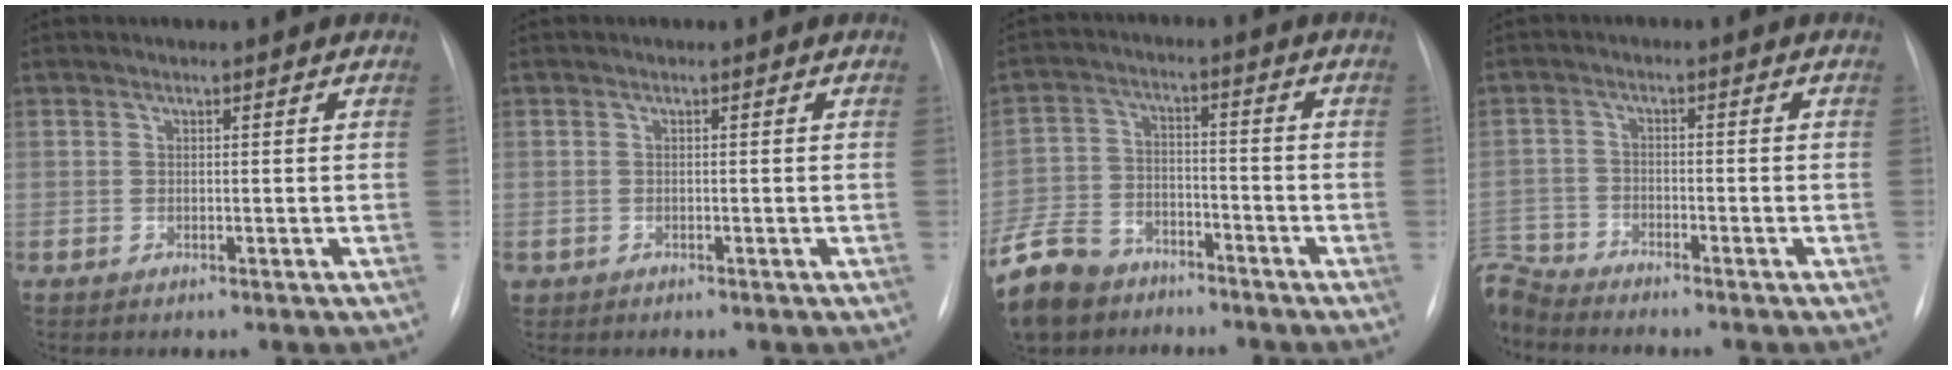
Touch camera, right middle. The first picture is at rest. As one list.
[{"total": 0.6, "force": [-0.2, 0.5, 0.0], "torque": [-0.003, 0.004, 0.001]}, {"total": 15.0, "force": [-11.0, 8.6, 5.6], "torque": [-0.151, 0.000, -0.196]}, {"total": 6.8, "force": [-6.8, 0.8, 0.4], "torque": [-0.012, -0.002, -0.133]}]